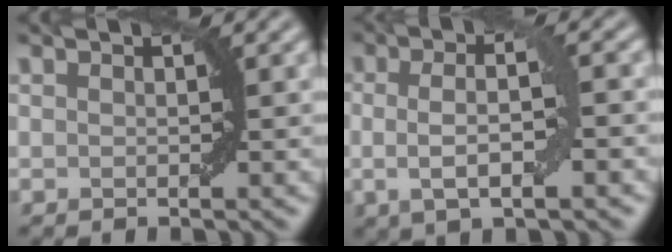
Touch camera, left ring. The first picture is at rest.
{"total": 4.6, "force": [-0.4, 1.1, 4.5], "torque": [-0.081, -0.003, -0.007]}